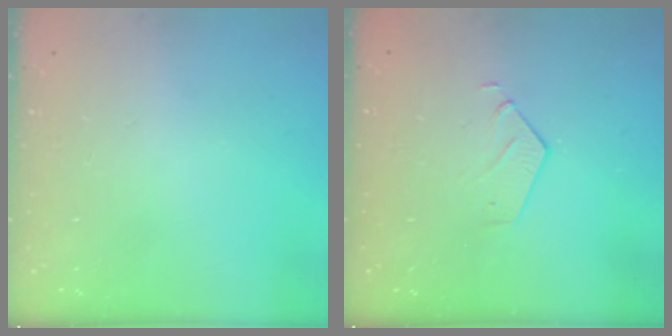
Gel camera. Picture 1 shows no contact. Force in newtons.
{"total": 2.6, "press": 2.6, "slide": 0.2}